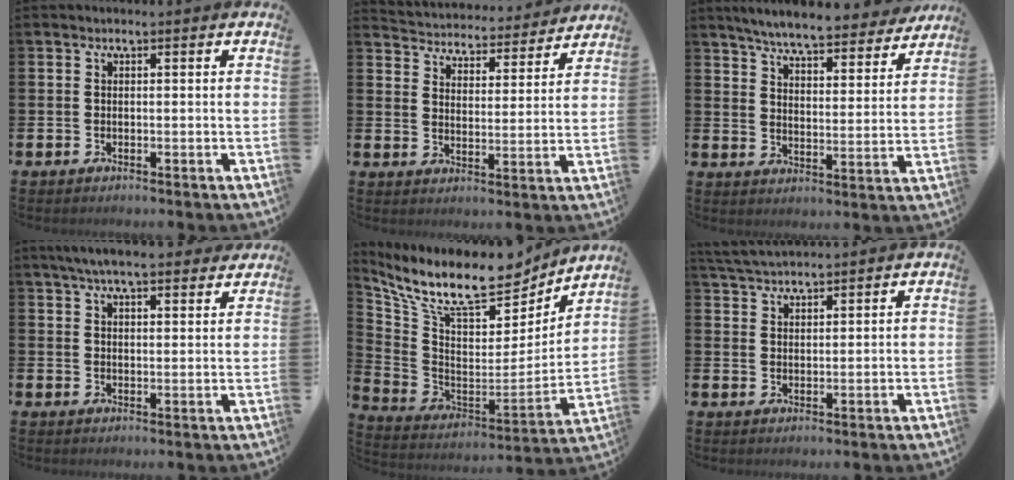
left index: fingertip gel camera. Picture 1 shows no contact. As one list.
[{"total": 4.5, "force": [4.4, 1.0, -0.1], "torque": [-0.018, -0.042, 0.072]}, {"total": 6.8, "force": [6.5, 0.4, 1.9], "torque": [-0.057, -0.043, 0.111]}, {"total": 5.7, "force": [5.2, 0.9, 2.1], "torque": [-0.049, -0.014, 0.095]}, {"total": 11.4, "force": [9.1, 3.8, 5.7], "torque": [-0.138, -0.063, 0.157]}, {"total": 3.6, "force": [3.6, 0.4, 0.5], "torque": [-0.025, -0.013, 0.067]}]